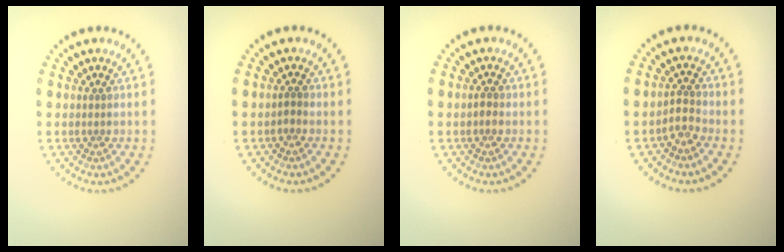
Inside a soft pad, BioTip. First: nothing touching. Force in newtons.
{"total": 0.7, "press": 0.7, "slide": 0.2}
{"total": 1.0, "press": 1.0, "slide": 0.2}
{"total": 1.7, "press": 1.3, "slide": 1.2}